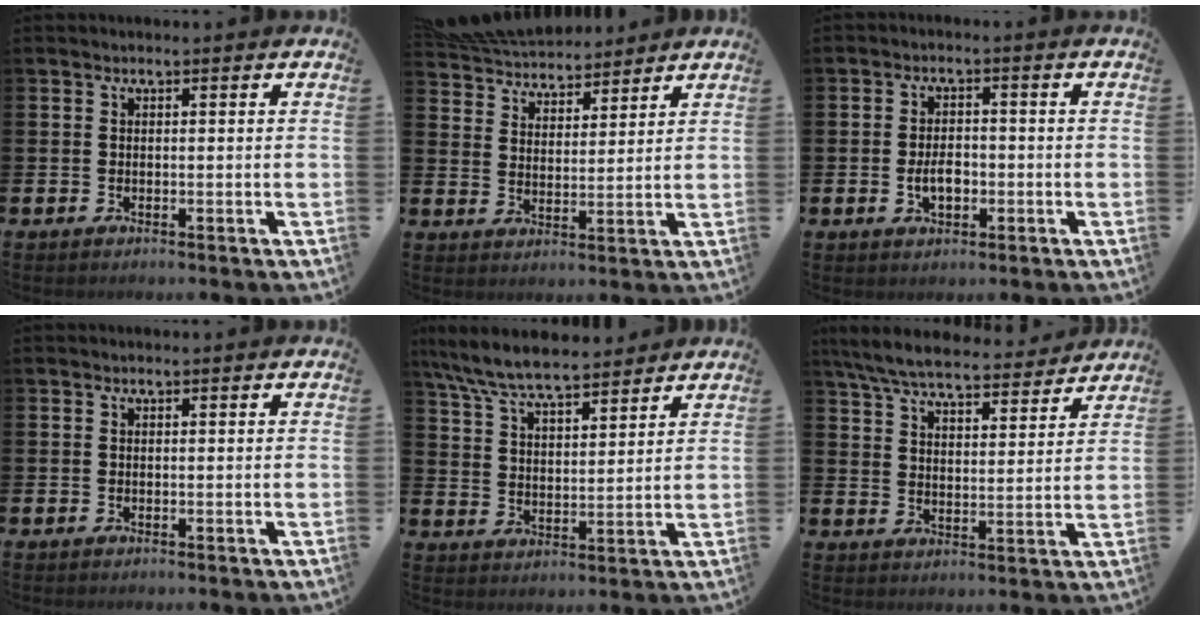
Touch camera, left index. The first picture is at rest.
{"total": 6.4, "force": [6.3, 1.2, 0.1], "torque": [-0.032, -0.034, 0.115]}
{"total": 3.3, "force": [-0.8, 2.0, 2.5], "torque": [-0.035, -0.002, -0.018]}
{"total": 0.0}
{"total": 8.1, "force": [7.6, 1.1, 2.5], "torque": [-0.076, -0.039, 0.137]}
{"total": 7.5, "force": [7.0, 1.2, 2.4], "torque": [-0.074, -0.041, 0.122]}